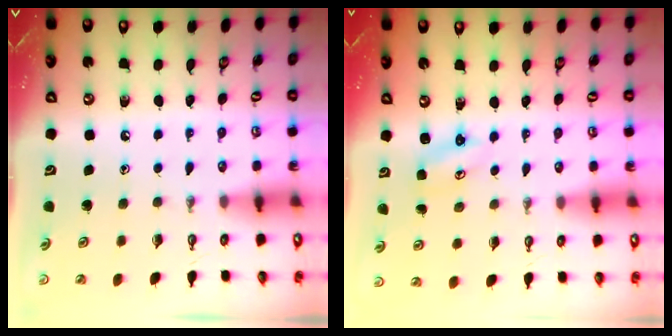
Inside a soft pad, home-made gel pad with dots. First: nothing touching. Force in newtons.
{"total": 3.1, "press": 3.1, "slide": 0.3}